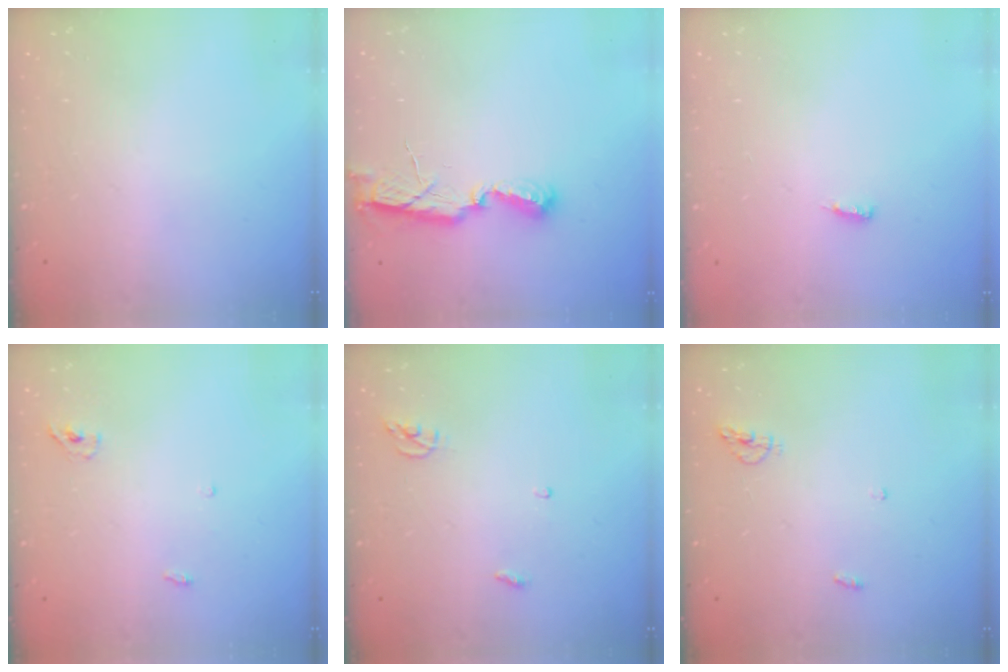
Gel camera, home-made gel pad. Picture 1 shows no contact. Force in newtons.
{"total": 6.7, "press": 6.7, "slide": 0.8}
{"total": 4.3, "press": 4.1, "slide": 1.3}
{"total": 3.3, "press": 3.3, "slide": 0.7}
{"total": 3.6, "press": 3.6, "slide": 0.3}
{"total": 4.6, "press": 4.5, "slide": 1.0}